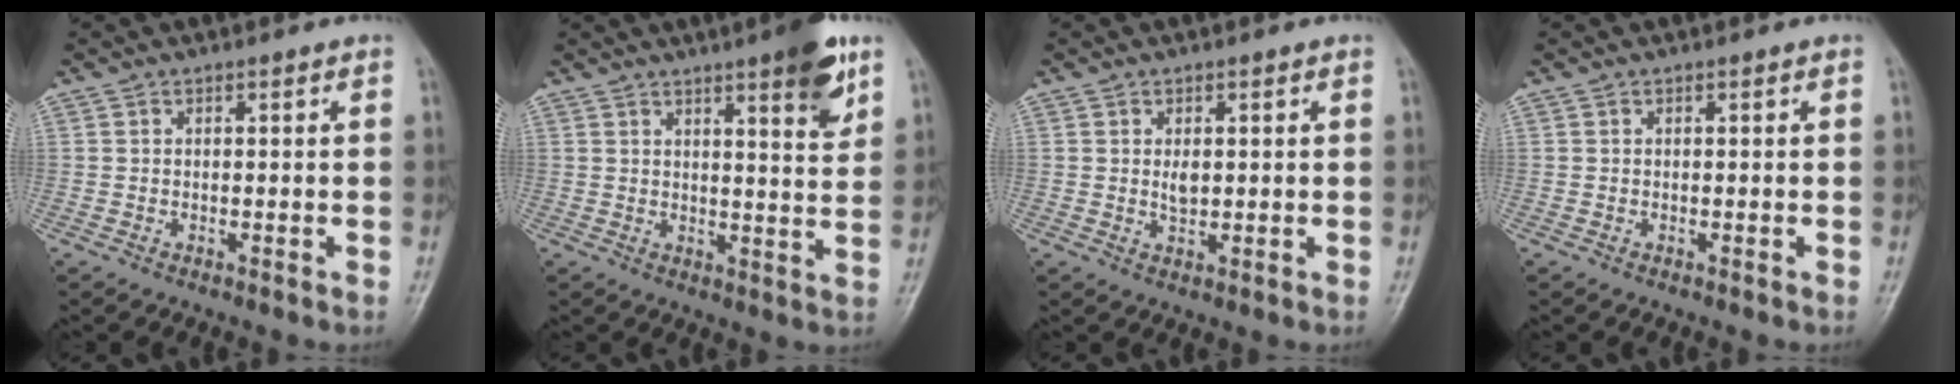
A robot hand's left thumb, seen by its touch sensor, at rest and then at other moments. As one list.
[{"total": 9.0, "force": [5.2, 1.8, 7.2], "torque": [-0.085, -0.027, 0.066]}, {"total": 2.4, "force": [0.4, 1.5, 1.8], "torque": [-0.025, -0.005, 0.008]}, {"total": 0.0}]